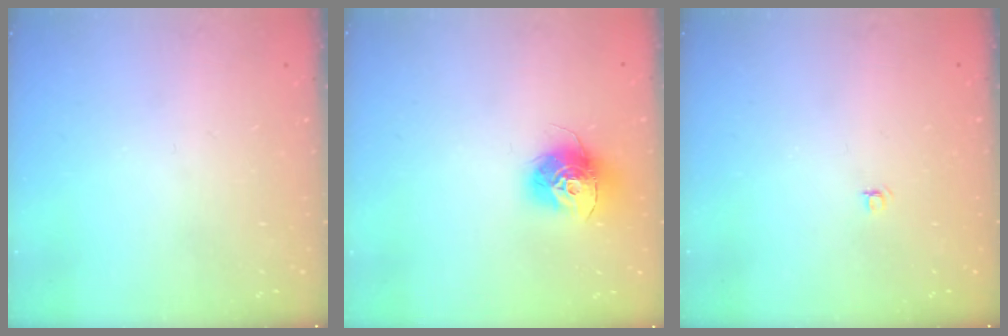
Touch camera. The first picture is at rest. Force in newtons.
{"total": 13.0, "press": 13.0, "slide": 1.0}
{"total": 3.4, "press": 3.4, "slide": 0.3}